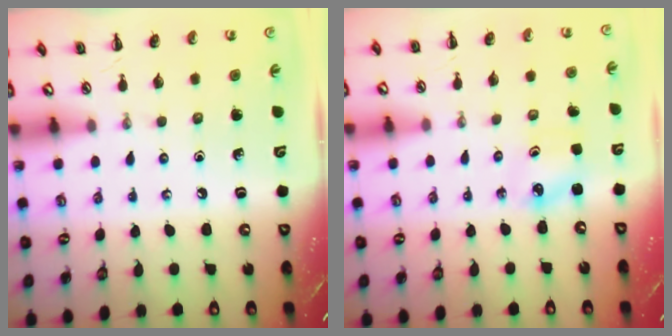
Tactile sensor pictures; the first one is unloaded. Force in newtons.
{"total": 2.2, "press": 2.2, "slide": 0.3}